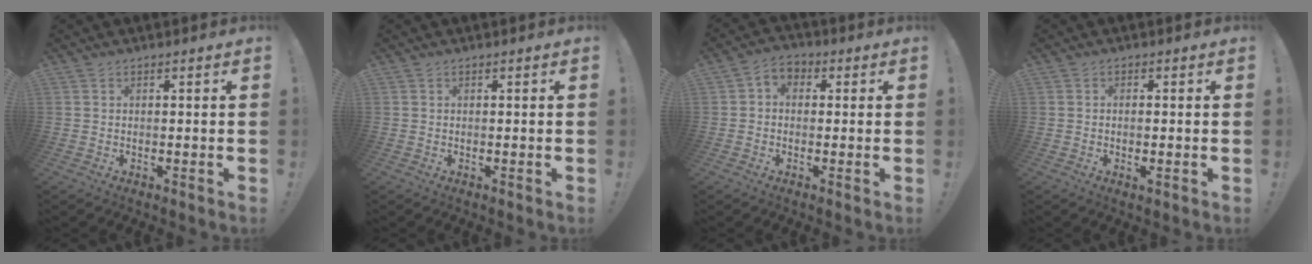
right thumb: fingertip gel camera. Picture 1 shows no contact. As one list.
[{"total": 0.0}, {"total": 3.7, "force": [-0.8, 2.9, 2.2], "torque": [-0.045, 0.007, -0.014]}, {"total": 1.5, "force": [-0.4, 0.4, 1.3], "torque": [-0.019, 0.001, -0.007]}]